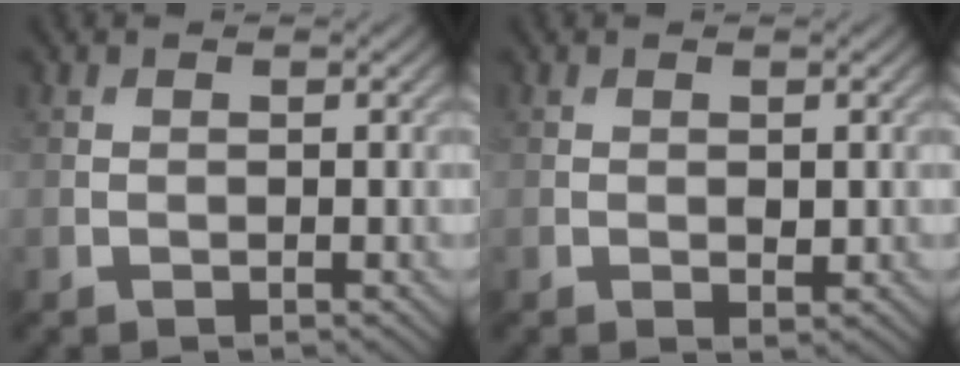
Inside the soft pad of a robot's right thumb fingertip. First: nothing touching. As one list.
[{"total": 1.0, "force": [0.0, 0.5, 0.8], "torque": [-0.011, -0.005, 0.000]}]